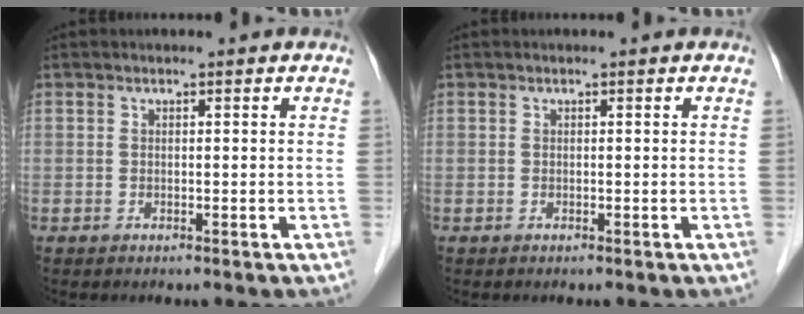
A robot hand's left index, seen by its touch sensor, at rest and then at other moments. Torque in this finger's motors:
{"motor_torque": [-0.01, -0.01, 0.00, 0.00]}